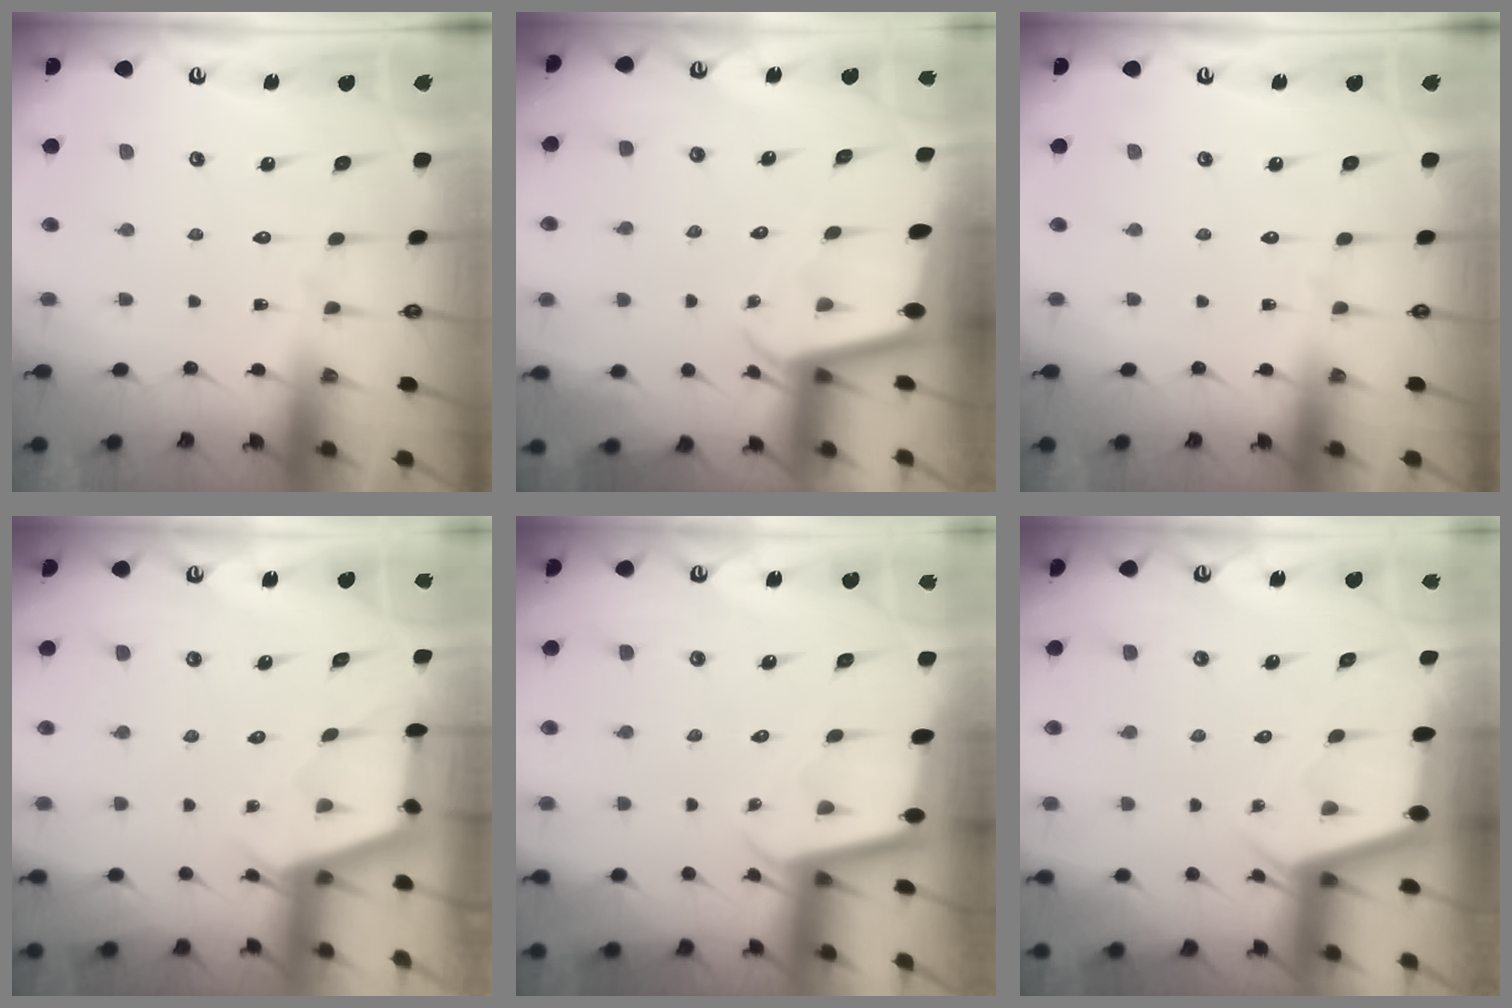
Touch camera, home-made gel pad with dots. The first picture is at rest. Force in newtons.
{"total": 2.0, "press": 2.0, "slide": 0.1}
{"total": 0.0}
{"total": 2.5, "press": 2.5, "slide": 0.3}
{"total": 1.9, "press": 1.9, "slide": 0.1}
{"total": 2.4, "press": 2.4, "slide": 0.2}